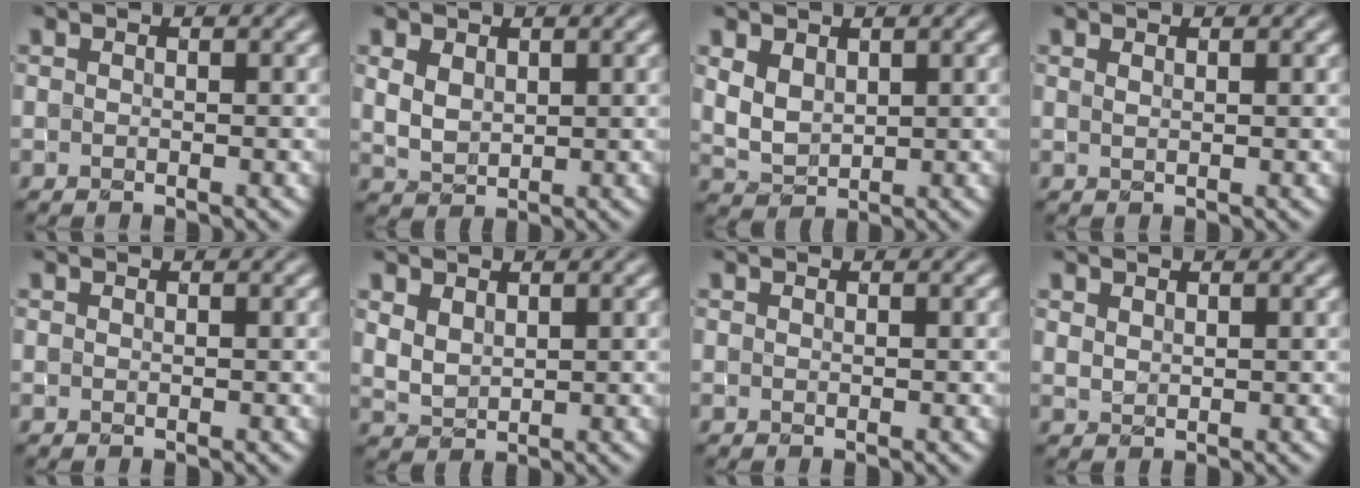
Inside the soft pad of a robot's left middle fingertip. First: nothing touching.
{"total": 2.4, "force": [1.1, 1.6, 1.4], "torque": [-0.033, -0.004, 0.026]}
{"total": 2.9, "force": [1.3, 2.0, 1.7], "torque": [-0.042, -0.005, 0.031]}
{"total": 0.5, "force": [0.4, 0.2, 0.3], "torque": [-0.006, -0.001, 0.008]}
{"total": 0.0}
{"total": 2.2, "force": [1.3, 1.3, 1.1], "torque": [-0.029, -0.004, 0.033]}
{"total": 0.0}
{"total": 0.9, "force": [0.7, 0.5, 0.3], "torque": [-0.011, -0.002, 0.018]}